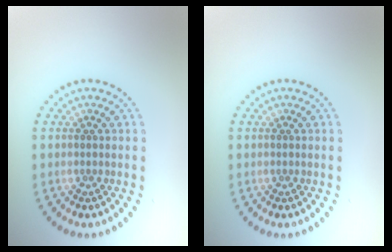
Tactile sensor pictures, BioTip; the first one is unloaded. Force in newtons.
{"total": 0.0}